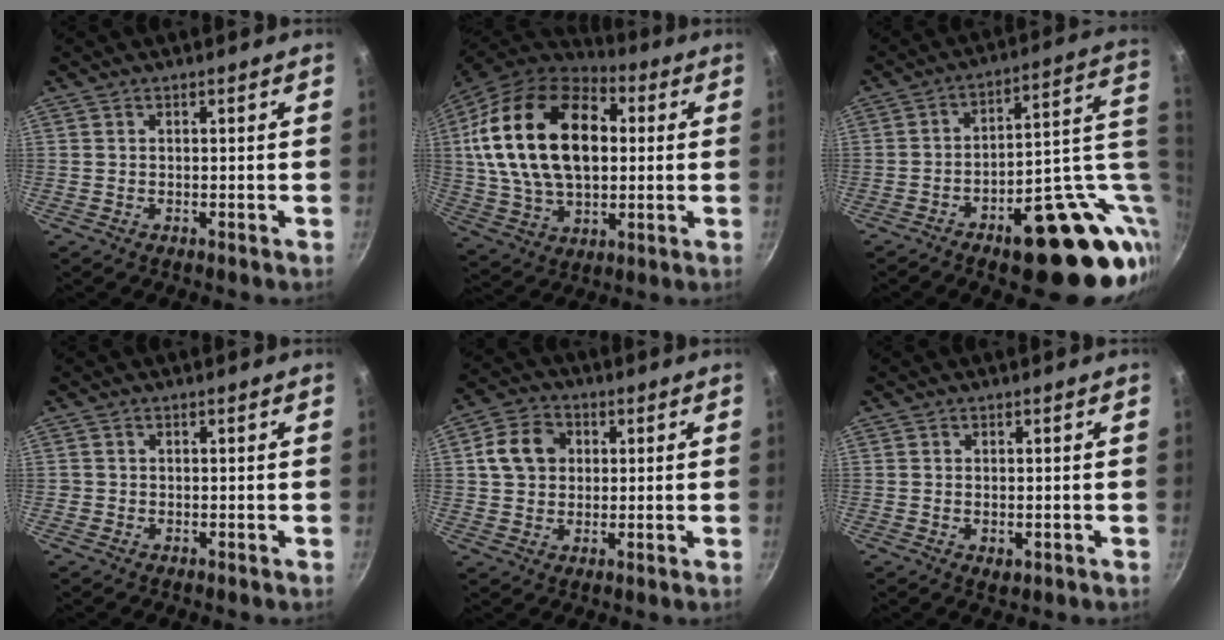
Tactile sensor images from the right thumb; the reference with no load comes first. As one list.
[{"total": 26.1, "force": [4.2, 16.3, 19.9], "torque": [-0.343, 0.014, 0.069]}, {"total": 24.4, "force": [-4.5, 10.7, 21.4], "torque": [-0.231, 0.016, -0.045]}, {"total": 0.7, "force": [-0.2, 0.6, 0.1], "torque": [0.000, 0.001, -0.006]}, {"total": 8.5, "force": [1.8, 7.0, 4.5], "torque": [-0.057, 0.013, 0.021]}, {"total": 1.8, "force": [-0.3, 1.1, 1.3], "torque": [-0.021, -0.005, -0.003]}]